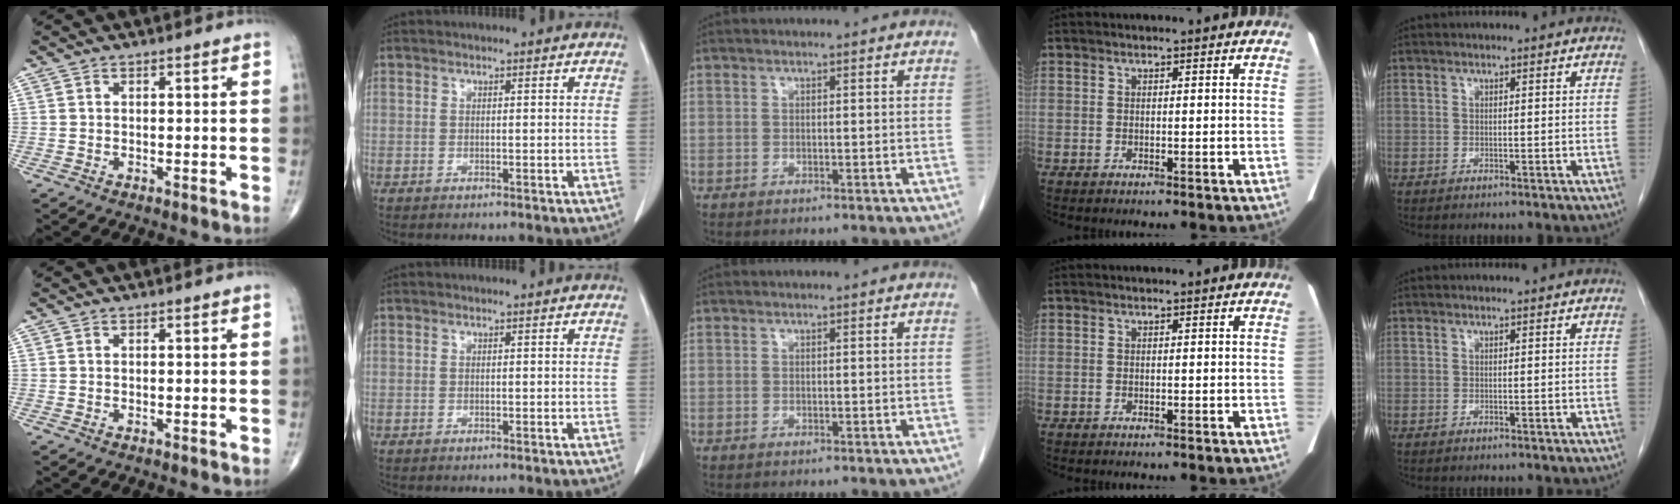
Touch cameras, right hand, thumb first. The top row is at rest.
{}